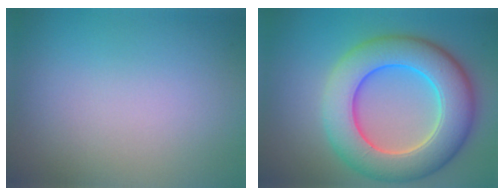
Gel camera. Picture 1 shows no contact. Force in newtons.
{"total": 9.8, "press": 9.8, "slide": 0.1}